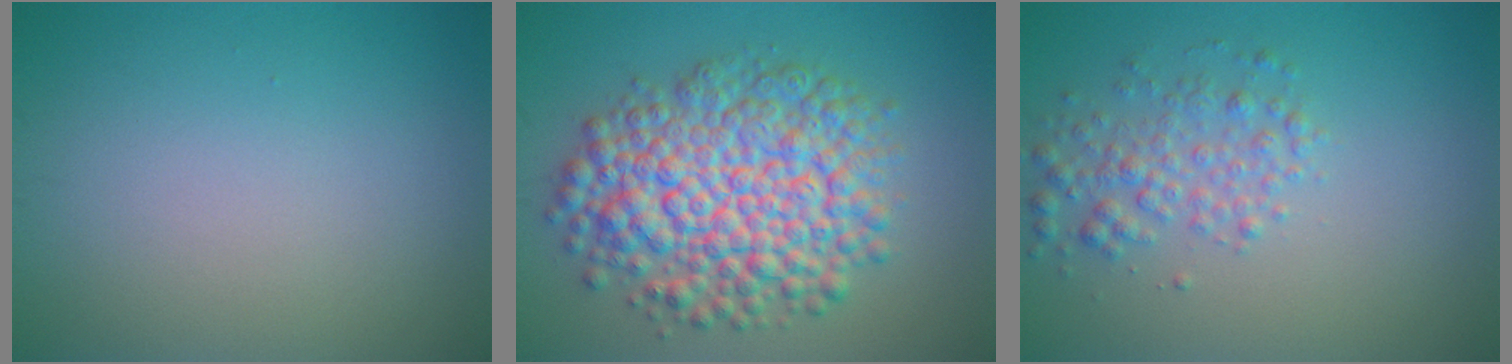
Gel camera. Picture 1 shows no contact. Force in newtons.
{"total": 9.5, "press": 9.5, "slide": 0.3}
{"total": 2.8, "press": 2.8, "slide": 0.1}